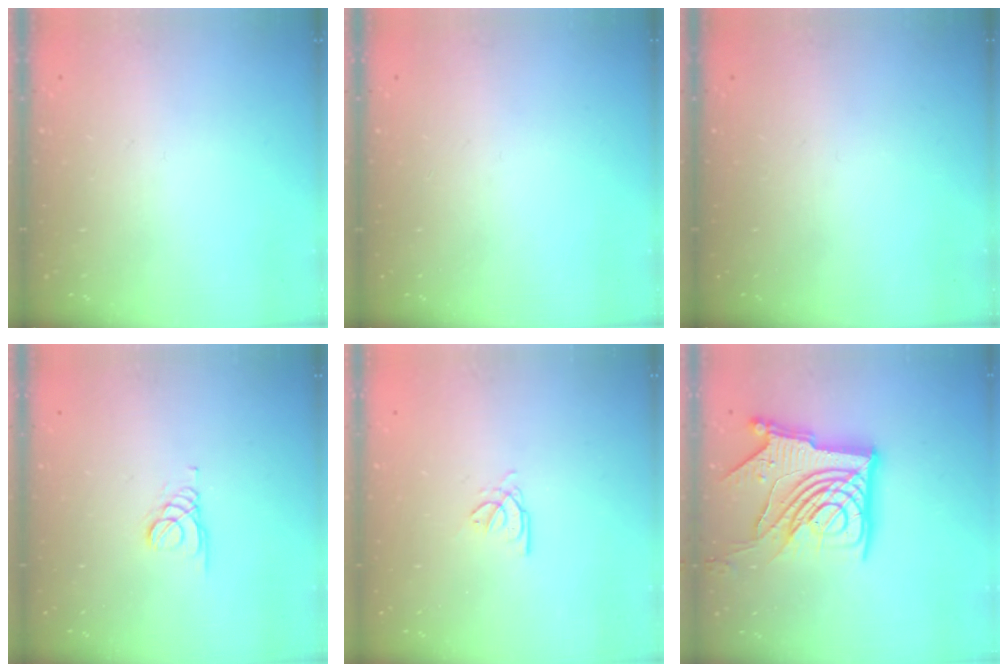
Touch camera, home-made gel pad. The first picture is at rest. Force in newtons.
{"total": 0.0}
{"total": 0.0}
{"total": 1.6, "press": 1.5, "slide": 0.2}
{"total": 2.7, "press": 2.7, "slide": 0.4}
{"total": 21.1, "press": 21.0, "slide": 2.7}